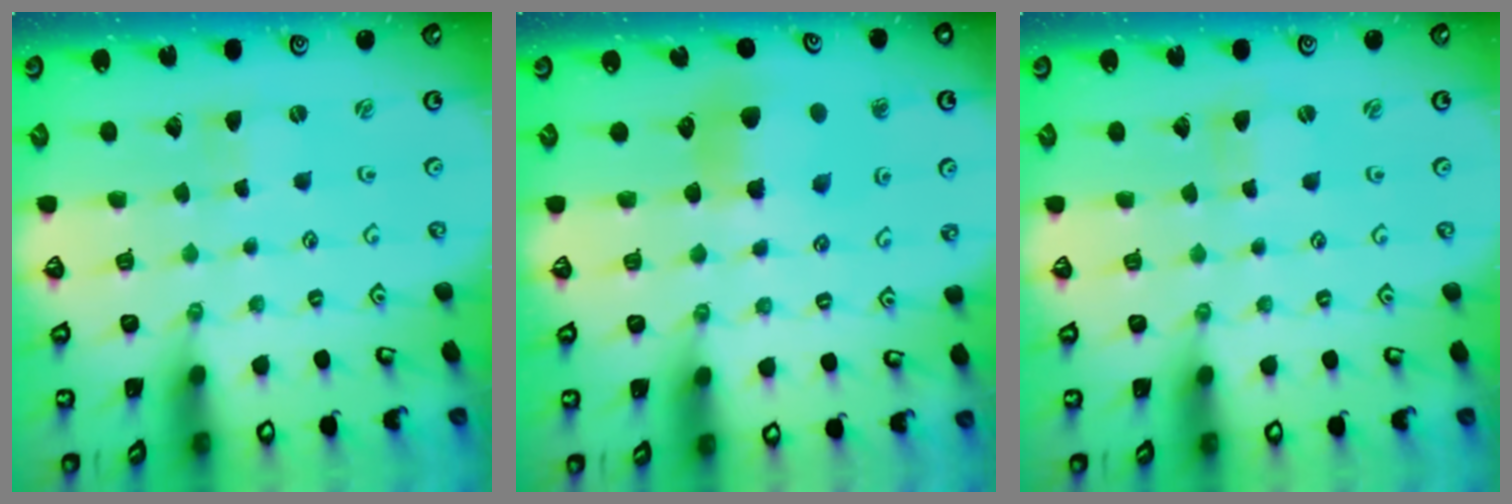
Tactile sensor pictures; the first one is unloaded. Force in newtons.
{"total": 8.5, "press": 8.4, "slide": 0.7}
{"total": 0.0}